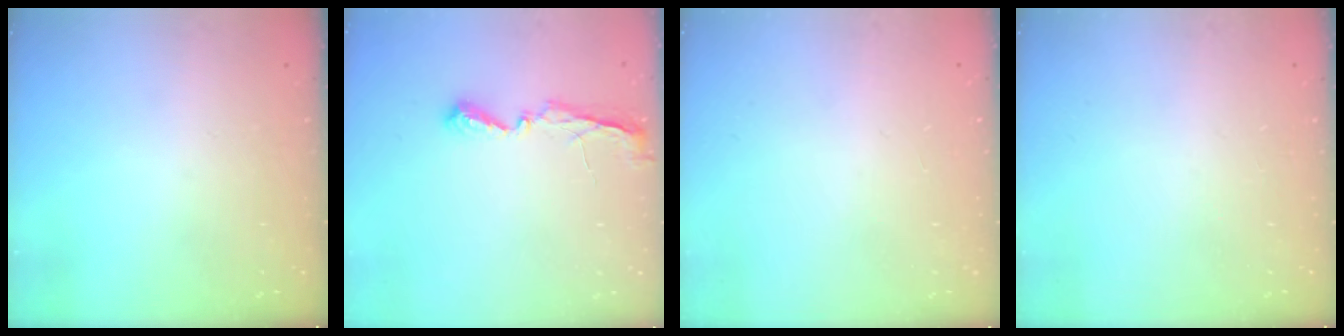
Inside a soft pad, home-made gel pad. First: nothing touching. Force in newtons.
{"total": 5.8, "press": 5.8, "slide": 0.3}
{"total": 0.9, "press": 0.9, "slide": 0.0}
{"total": 0.0}